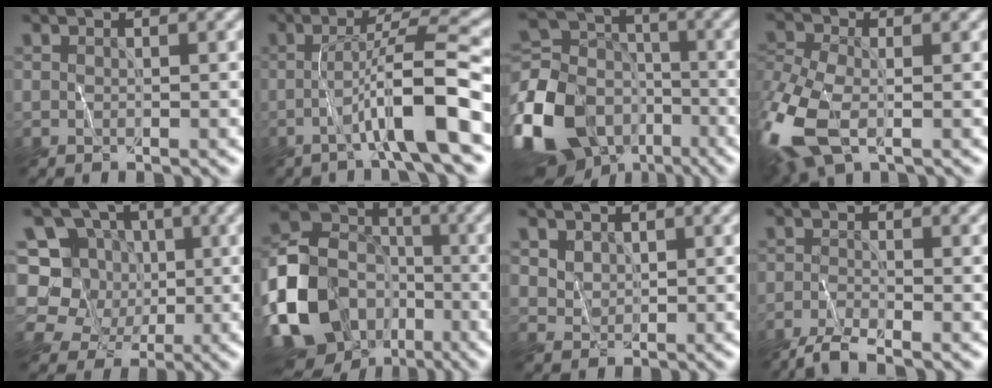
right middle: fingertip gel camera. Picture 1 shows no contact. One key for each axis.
{"total": 7.1, "fx": -2.4, "fy": 0.6, "fz": 6.6, "tx": -0.108, "ty": 0.019, "tz": -0.045}
{"total": 14.2, "fx": -6.3, "fy": 10.3, "fz": 7.5, "tx": -0.190, "ty": -0.016, "tz": -0.135}
{"total": 9.7, "fx": -3.3, "fy": 5.2, "fz": 7.5, "tx": -0.195, "ty": -0.011, "tz": -0.073}
{"total": 6.2, "fx": 1.2, "fy": 5.7, "fz": 2.3, "tx": -0.036, "ty": 0.006, "tz": -0.009}
{"total": 16.8, "fx": -6.5, "fy": 13.7, "fz": 7.2, "tx": -0.168, "ty": -0.026, "tz": -0.138}
{"total": 1.8, "fx": 1.1, "fy": 1.3, "fz": 0.6, "tx": -0.017, "ty": -0.006, "tz": 0.030}
{"total": 2.9, "fx": -2.3, "fy": 0.4, "fz": 1.8, "tx": -0.038, "ty": -0.005, "tz": -0.054}